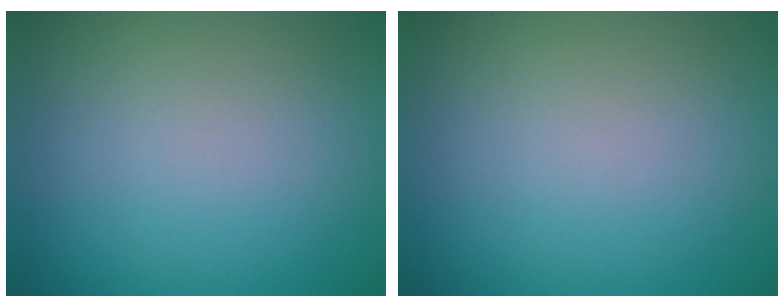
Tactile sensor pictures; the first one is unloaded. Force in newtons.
{"total": 0.0}